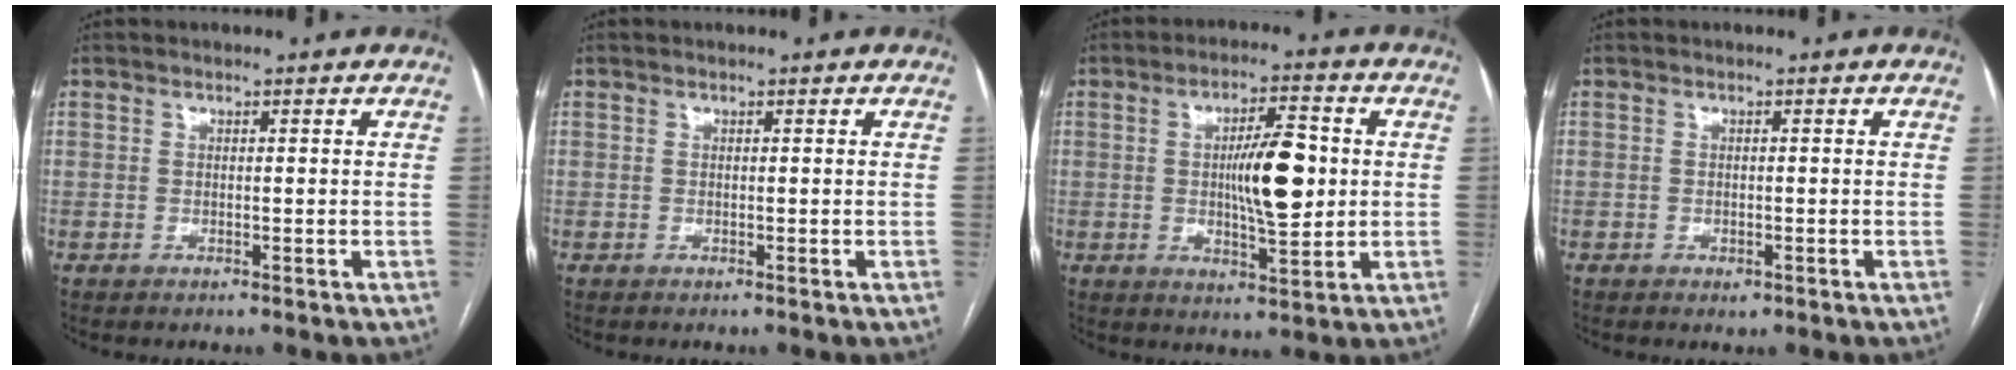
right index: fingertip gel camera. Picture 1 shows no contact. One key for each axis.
{"total": 0.0}
{"total": 9.7, "fx": 0.5, "fy": 2.2, "fz": 9.5, "tx": -0.160, "ty": 0.006, "tz": 0.009}
{"total": 0.9, "fx": -0.5, "fy": 0.6, "fz": 0.5, "tx": -0.008, "ty": 0.000, "tz": -0.003}